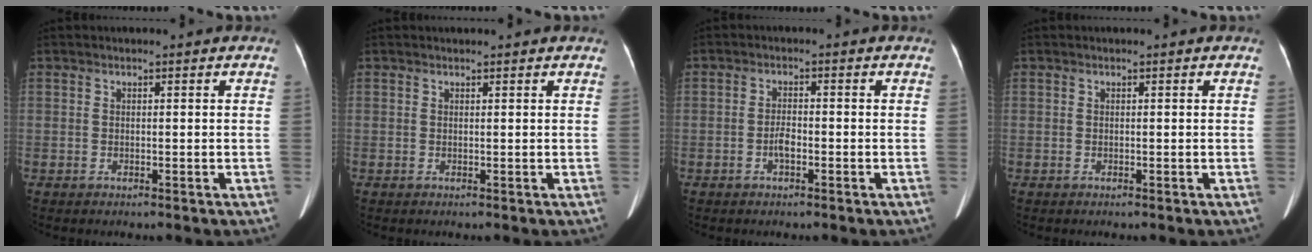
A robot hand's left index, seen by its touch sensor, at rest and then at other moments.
{"total": 1.2, "force": [1.2, 0.1, 0.3], "torque": [-0.003, 0.014, 0.015]}
{"total": 2.1, "force": [-1.0, 0.6, 1.7], "torque": [-0.030, 0.005, -0.020]}
{"total": 0.0}